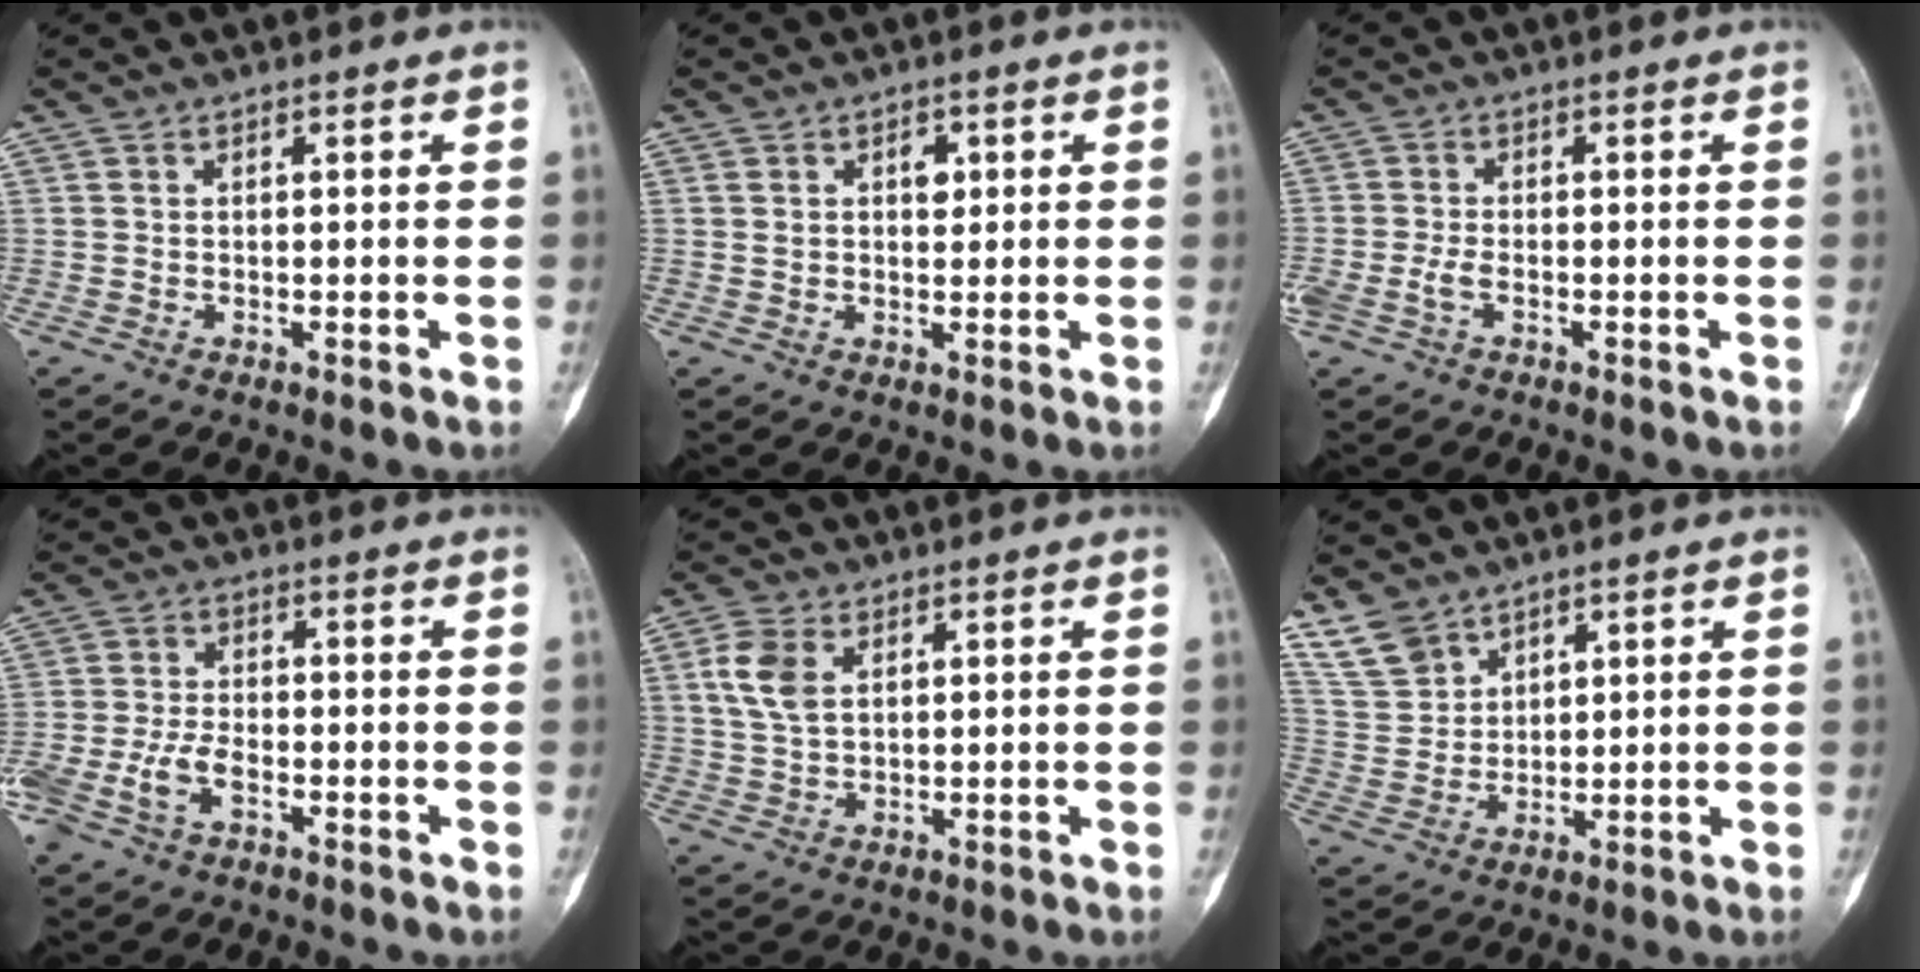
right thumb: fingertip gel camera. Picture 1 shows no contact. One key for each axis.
{"total": 3.0, "fx": 1.0, "fy": 2.1, "fz": 2.0, "tx": -0.016, "ty": -0.002, "tz": 0.015}
{"total": 3.0, "fx": -1.1, "fy": 1.7, "fz": 2.2, "tx": -0.060, "ty": 0.009, "tz": -0.020}
{"total": 6.8, "fx": -2.8, "fy": 3.8, "fz": 4.9, "tx": -0.113, "ty": 0.020, "tz": -0.052}
{"total": 6.6, "fx": 2.1, "fy": 4.1, "fz": 4.7, "tx": -0.098, "ty": 0.000, "tz": 0.045}
{"total": 6.9, "fx": 5.3, "fy": 4.1, "fz": 1.7, "tx": -0.022, "ty": -0.024, "tz": 0.118}